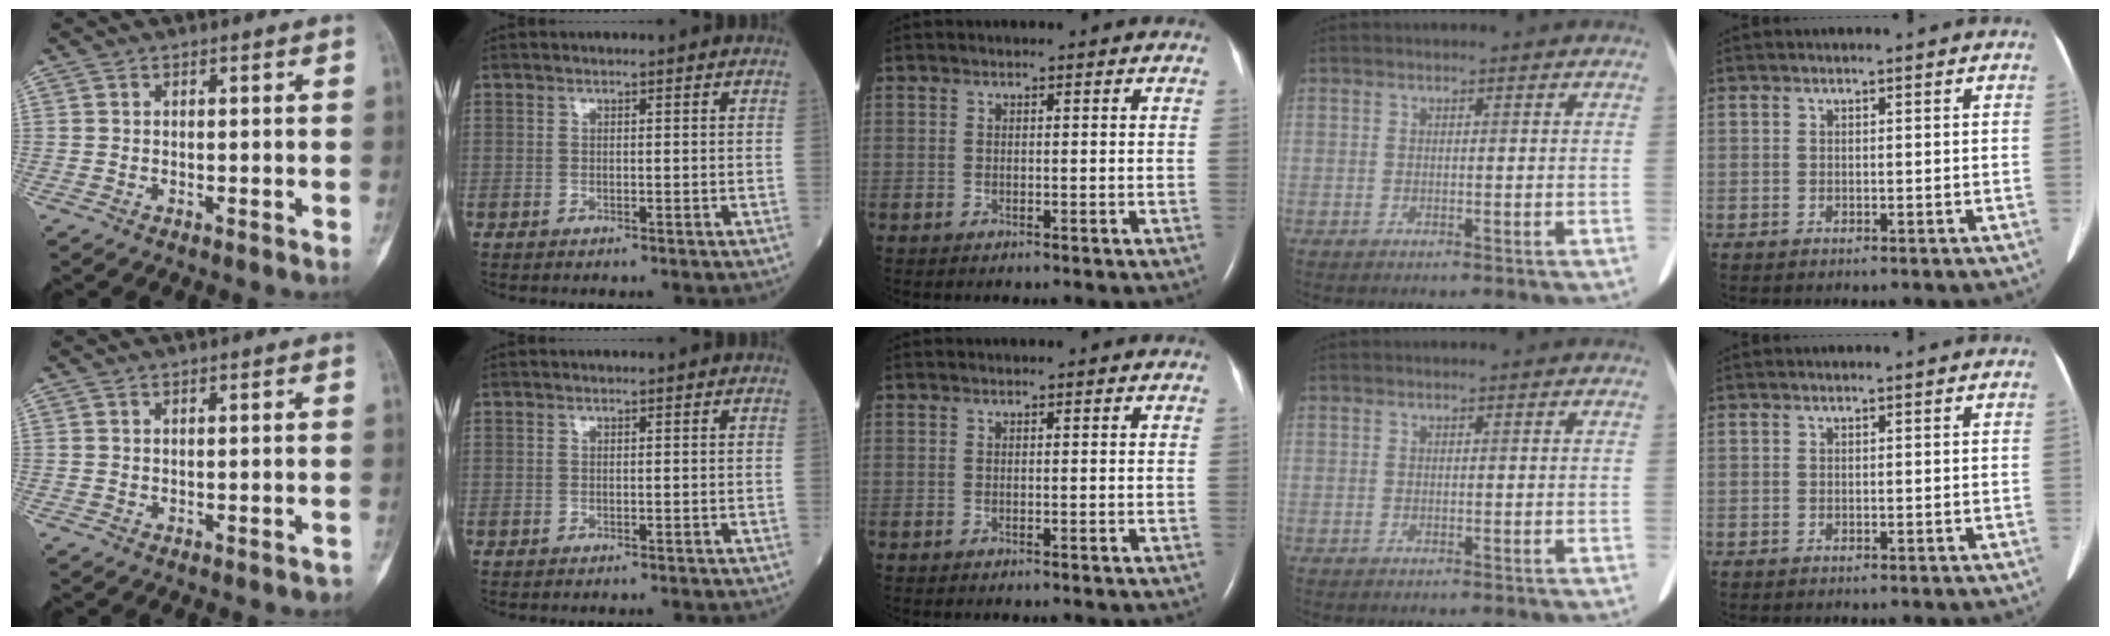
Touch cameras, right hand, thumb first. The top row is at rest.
{"thumb": {"total": 1.6, "force": [-1.4, 0.6, 0.6], "torque": [-0.006, 0.010, -0.012]}, "index": {"total": 0.5, "force": [-0.5, 0.0, 0.1], "torque": [-0.002, -0.001, -0.008]}}